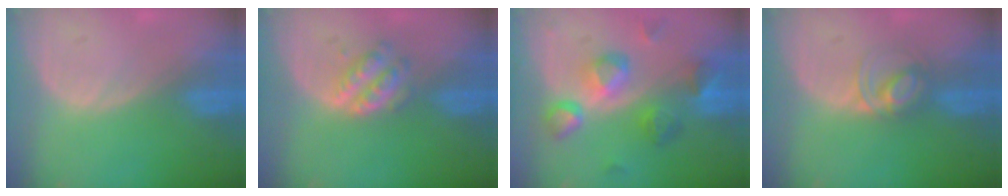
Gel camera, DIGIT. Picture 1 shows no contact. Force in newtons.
{"total": 5.0, "press": 4.4, "slide": 2.4}
{"total": 9.4, "press": 8.3, "slide": 4.4}
{"total": 4.3, "press": 4.3, "slide": 0.4}